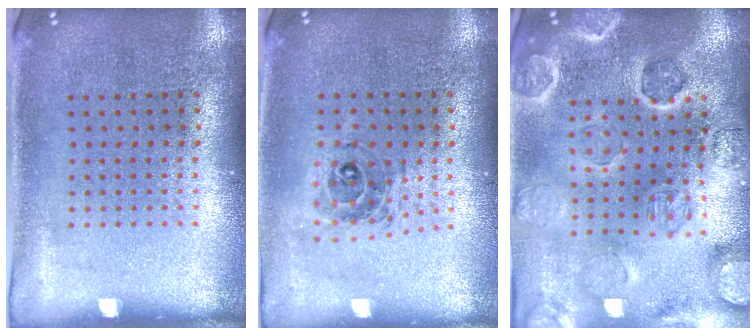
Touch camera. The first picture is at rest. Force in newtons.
{"total": 0.8, "press": 0.8, "slide": 0.0}
{"total": 2.7, "press": 2.7, "slide": 0.2}